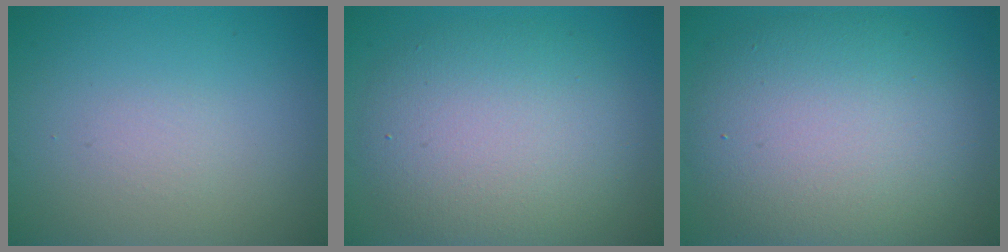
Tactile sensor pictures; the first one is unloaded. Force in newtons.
{"total": 7.5, "press": 7.5, "slide": 0.3}
{"total": 9.9, "press": 9.9, "slide": 0.3}